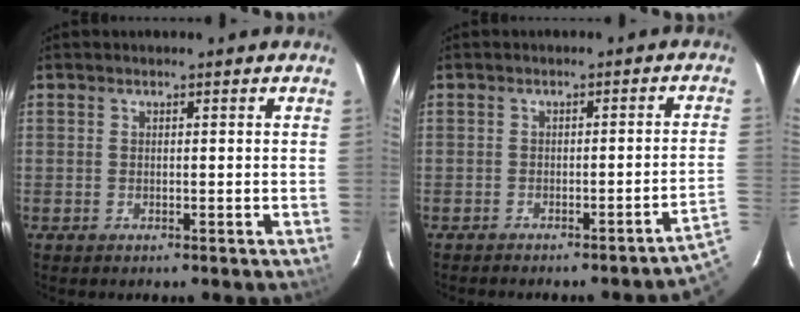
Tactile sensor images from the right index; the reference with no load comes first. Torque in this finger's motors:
{"motor_torque": [-0.48, -0.75, -0.05, 0.00]}